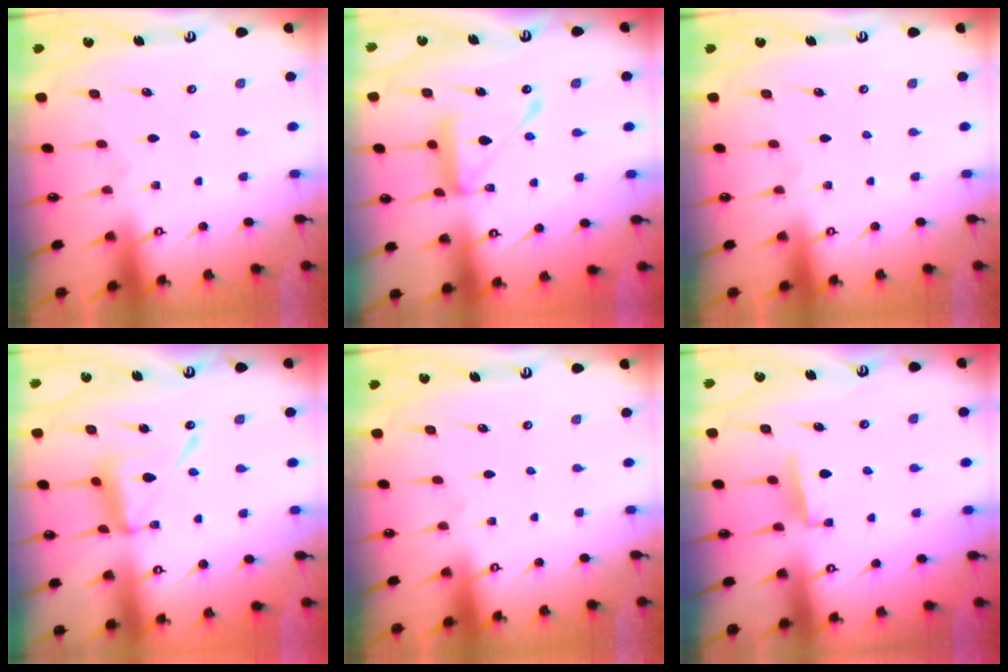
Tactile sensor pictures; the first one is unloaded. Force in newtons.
{"total": 17.2, "press": 17.1, "slide": 1.5}
{"total": 0.0}
{"total": 12.6, "press": 12.6, "slide": 1.0}
{"total": 0.0}
{"total": 4.7, "press": 4.7, "slide": 0.7}